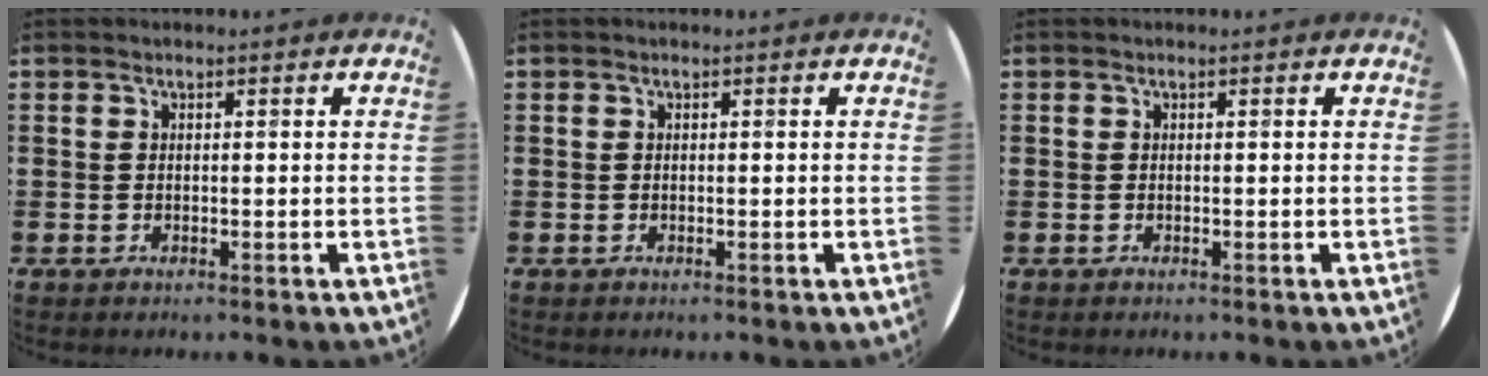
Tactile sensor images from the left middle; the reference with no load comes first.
{"total": 0.0}
{"total": 0.0}